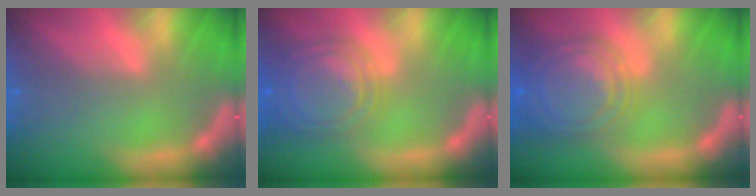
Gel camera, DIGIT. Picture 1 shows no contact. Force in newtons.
{"total": 8.0}
{"total": 9.1}